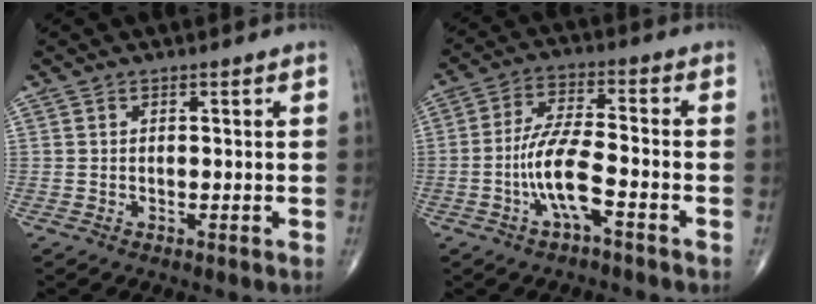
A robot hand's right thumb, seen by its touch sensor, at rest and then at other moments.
{"total": 9.0, "force": [-3.5, 2.4, 7.9], "torque": [-0.165, 0.033, -0.067]}